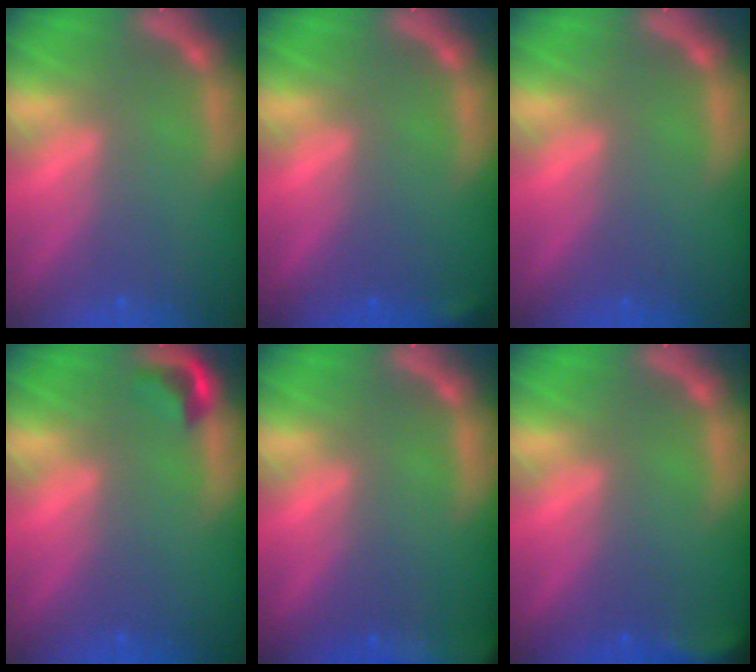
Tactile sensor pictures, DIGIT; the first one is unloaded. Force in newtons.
{"total": 0.9}
{"total": 0.0}
{"total": 1.9}
{"total": 10.0}
{"total": 3.5}